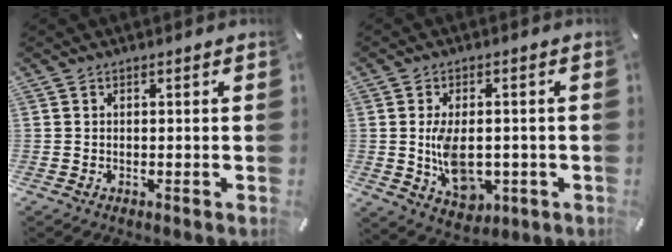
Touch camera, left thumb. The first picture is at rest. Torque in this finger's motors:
{"motor_torque": [1.31, 2.18, 1.24, -0.13, 0.14]}